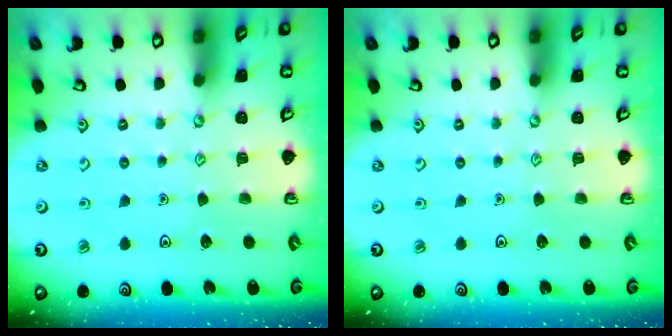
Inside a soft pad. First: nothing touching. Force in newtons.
{"total": 0.0}